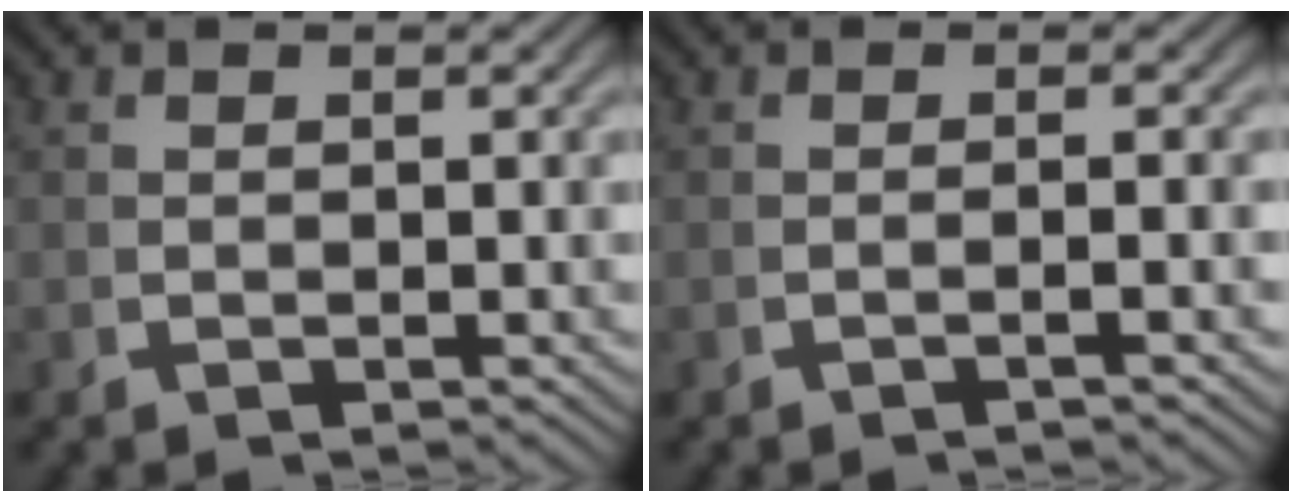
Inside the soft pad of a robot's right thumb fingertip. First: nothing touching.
{"total": 1.3, "force": [-0.6, -0.2, 1.1], "torque": [-0.022, 0.009, -0.014]}